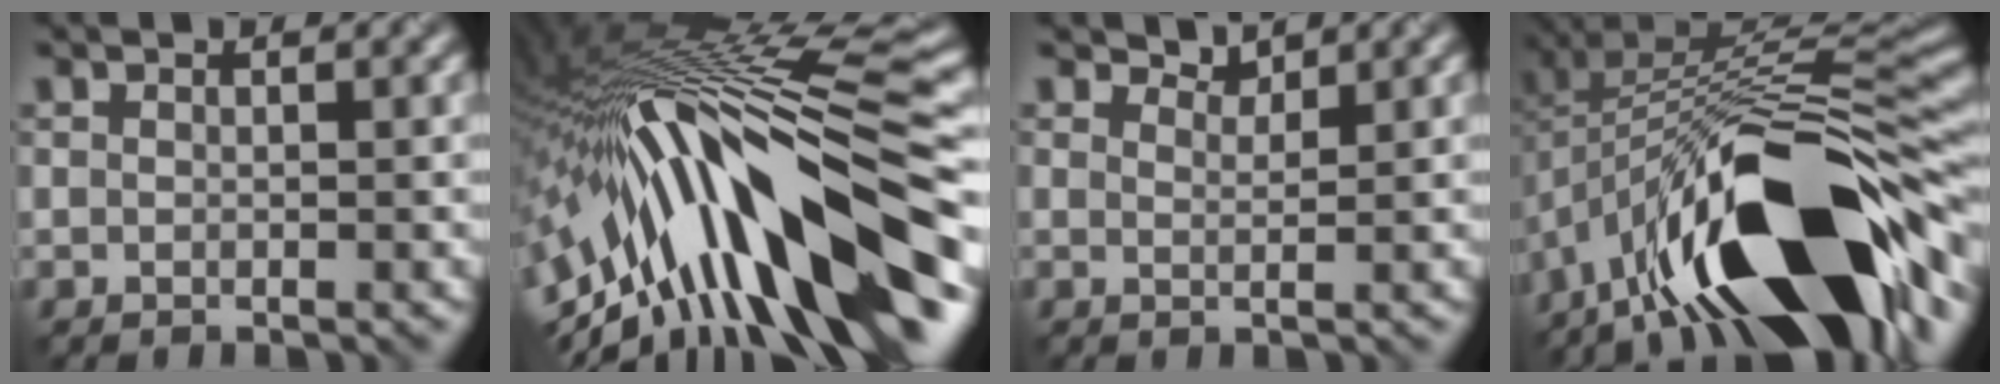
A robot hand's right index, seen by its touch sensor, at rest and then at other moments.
{"total": 16.6, "force": [-4.7, 5.2, 15.1], "torque": [-0.251, 0.034, -0.084]}
{"total": 1.2, "force": [1.2, -0.1, 0.0], "torque": [0.000, -0.003, 0.016]}
{"total": 17.4, "force": [-7.6, 6.5, 14.2], "torque": [-0.229, 0.015, -0.132]}